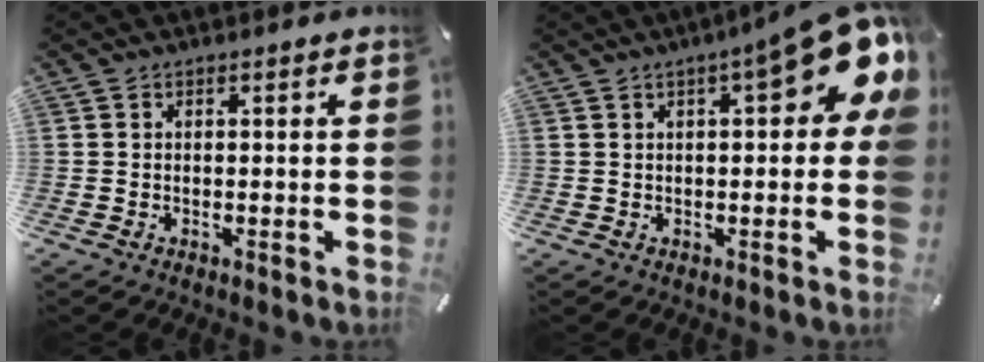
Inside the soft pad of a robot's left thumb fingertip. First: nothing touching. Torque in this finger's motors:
{"motor_torque": [1.11, 1.66, 1.48, -1.29, 0.28]}